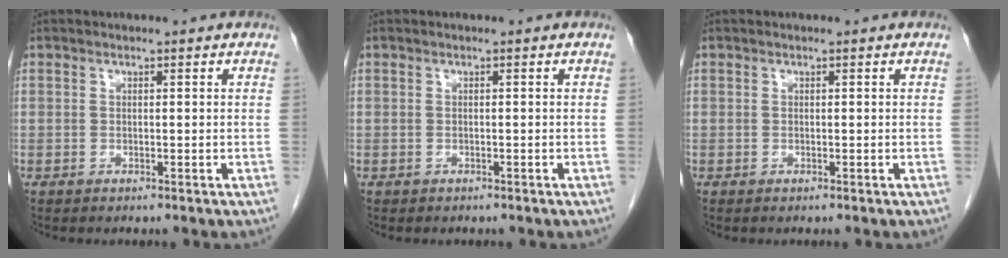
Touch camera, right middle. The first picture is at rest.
{"total": 0.0}
{"total": 0.0}